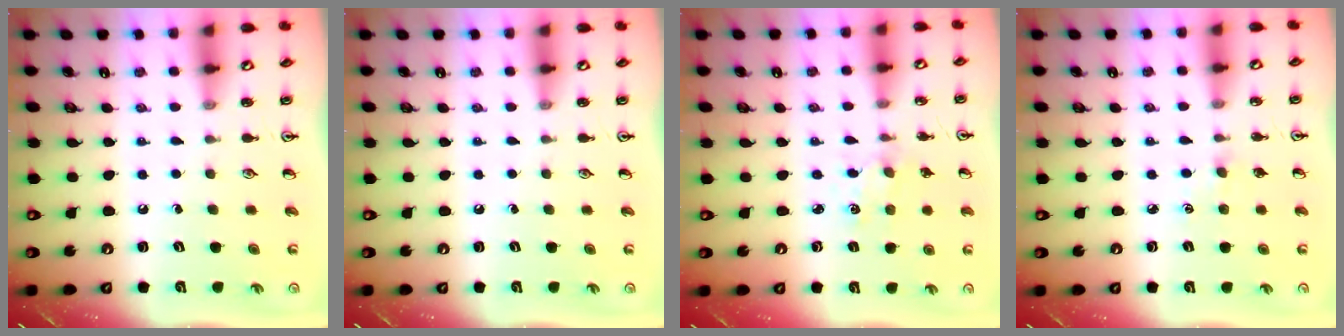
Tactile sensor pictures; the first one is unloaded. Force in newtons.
{"total": 0.0}
{"total": 1.1, "press": 1.1, "slide": 0.3}
{"total": 2.6, "press": 2.6, "slide": 0.4}